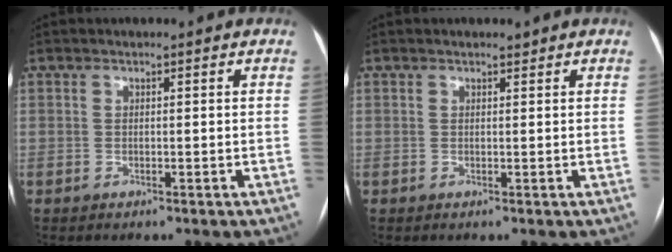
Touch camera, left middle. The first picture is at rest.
{"total": 0.5, "force": [0.5, 0.2, 0.2], "torque": [-0.009, 0.000, 0.008]}